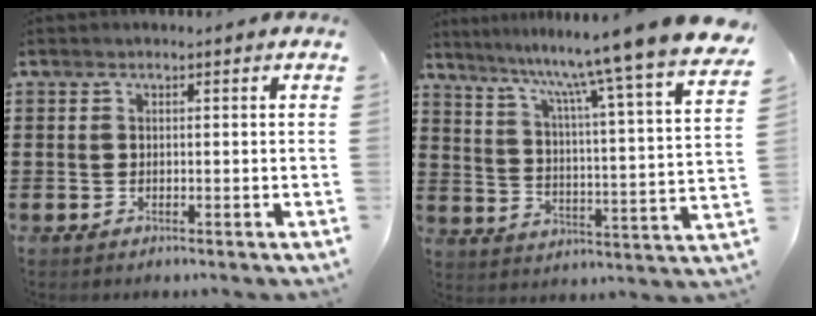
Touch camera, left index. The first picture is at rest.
{"total": 10.6, "force": [9.2, -2.5, 4.7], "torque": [-0.111, -0.084, 0.138]}